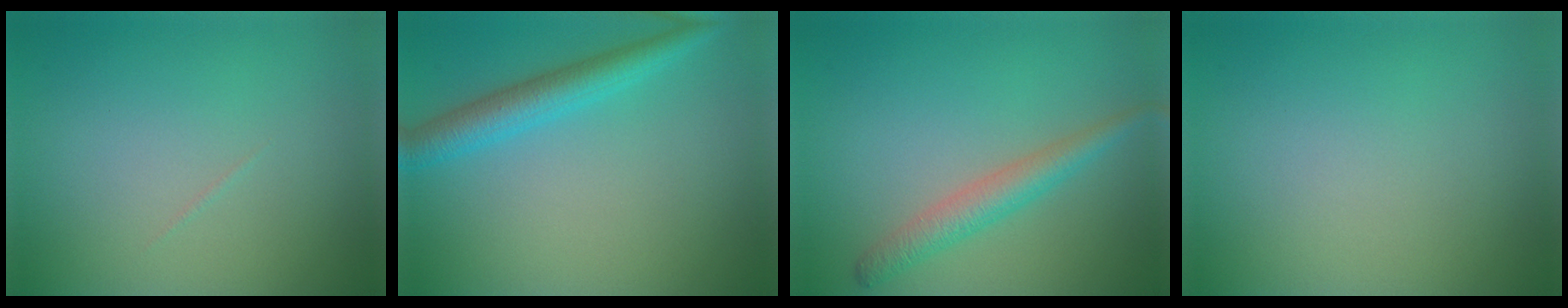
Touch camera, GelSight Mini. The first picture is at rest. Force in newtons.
{"total": 3.9, "press": 3.9, "slide": 0.2}
{"total": 3.0, "press": 3.0, "slide": 0.1}
{"total": 0.0}